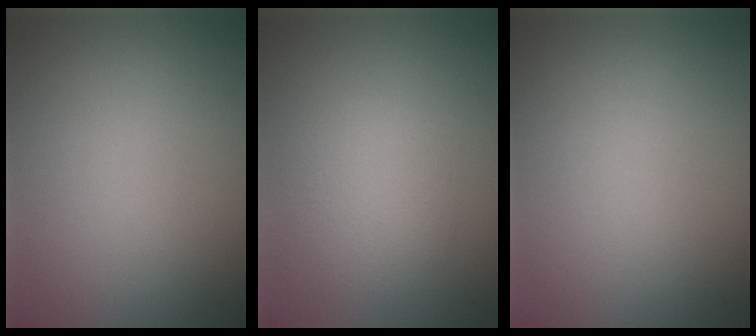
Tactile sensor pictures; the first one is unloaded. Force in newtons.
{"total": 2.8, "press": 2.8, "slide": 0.2}
{"total": 0.0}